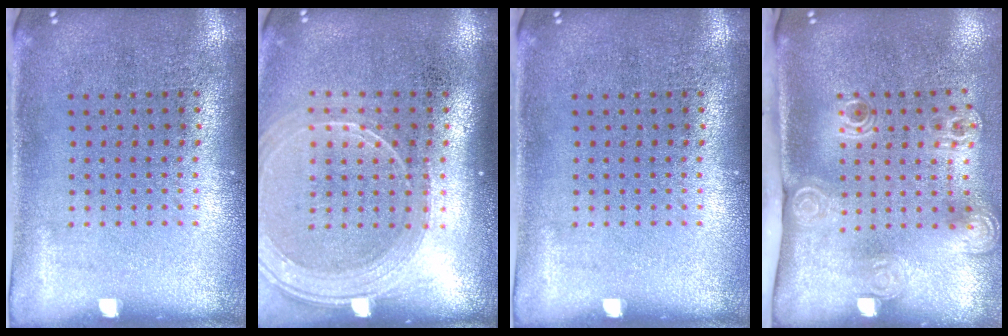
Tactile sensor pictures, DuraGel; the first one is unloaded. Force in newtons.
{"total": 1.9, "press": 1.8, "slide": 0.8}
{"total": 0.0}
{"total": 2.1, "press": 1.5, "slide": 1.5}